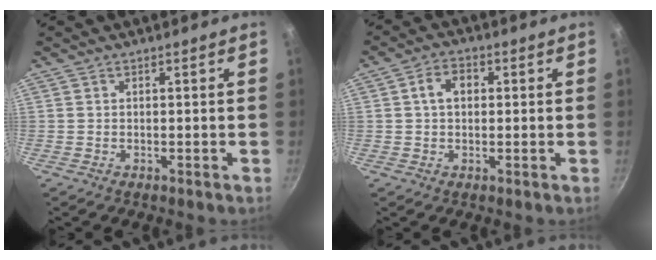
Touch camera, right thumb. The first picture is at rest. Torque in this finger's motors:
{"motor_torque": [-0.43, 0.49, 0.42, 0.03, 0.15]}